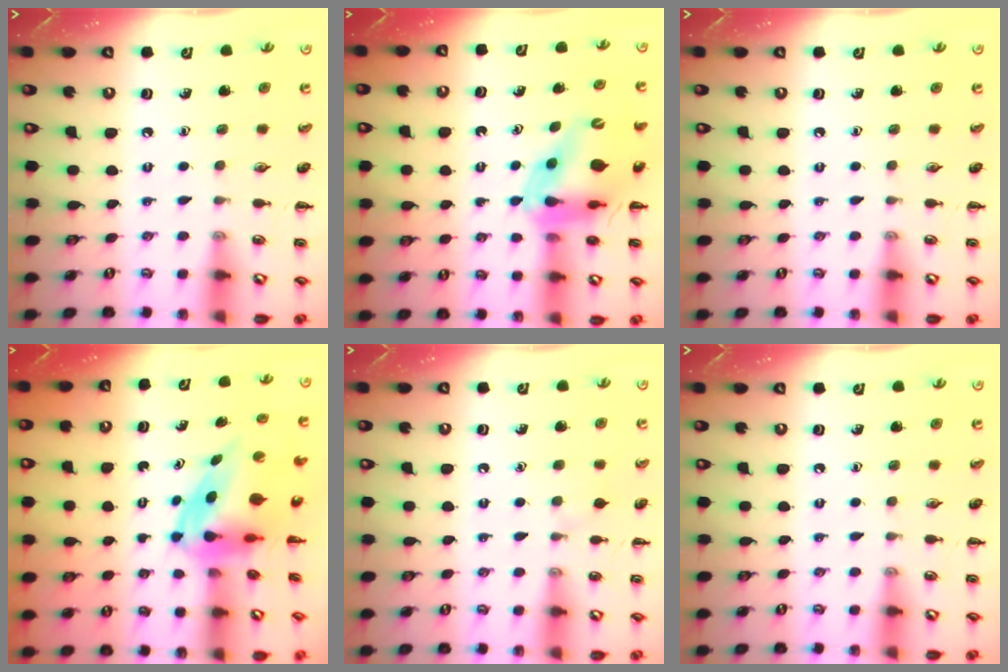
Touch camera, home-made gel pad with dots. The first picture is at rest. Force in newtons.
{"total": 12.8, "press": 12.2, "slide": 3.6}
{"total": 0.0}
{"total": 5.8, "press": 5.6, "slide": 1.5}
{"total": 3.7, "press": 3.4, "slide": 1.5}
{"total": 0.0}